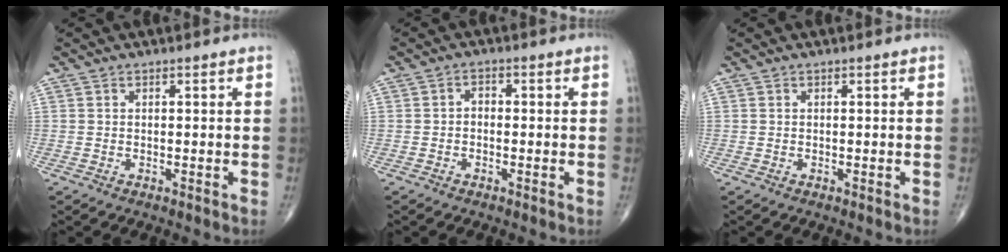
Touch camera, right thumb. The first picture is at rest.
{"total": 1.7, "force": [-0.3, 1.2, 1.1], "torque": [-0.011, 0.010, -0.011]}
{"total": 0.0}